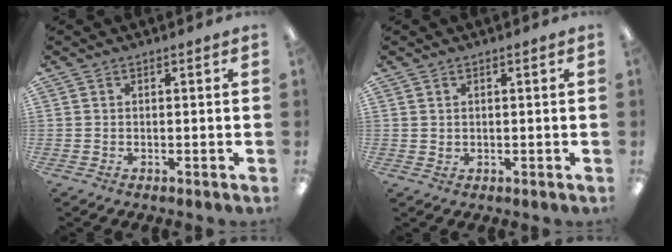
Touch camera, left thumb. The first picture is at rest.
{"total": 0.8, "force": [0.5, 0.5, 0.3], "torque": [-0.007, 0.002, 0.010]}